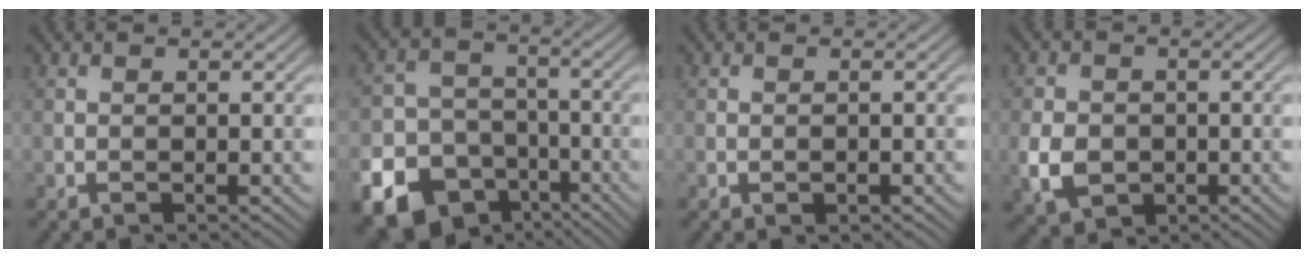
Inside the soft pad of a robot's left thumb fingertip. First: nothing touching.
{"total": 18.7, "force": [-10.8, 14.2, 5.5], "torque": [-0.152, -0.081, -0.175]}
{"total": 0.8, "force": [-0.4, 0.3, 0.6], "torque": [-0.008, 0.001, -0.006]}
{"total": 5.3, "force": [-1.5, 4.2, 2.9], "torque": [-0.073, -0.012, -0.032]}